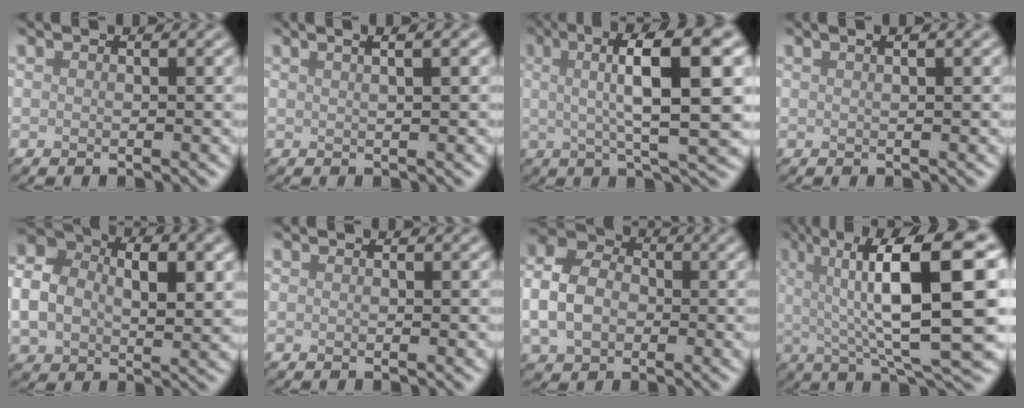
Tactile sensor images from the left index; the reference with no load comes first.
{"total": 4.7, "force": [2.3, 2.2, 3.4], "torque": [-0.012, 0.034, -0.006]}
{"total": 10.7, "force": [2.4, 2.4, 10.2], "torque": [-0.134, 0.015, 0.034]}
{"total": 2.7, "force": [1.4, 1.2, 2.0], "torque": [-0.007, 0.009, -0.006]}
{"total": 8.8, "force": [0.7, 5.9, 6.5], "torque": [-0.126, 0.004, 0.010]}
{"total": 0.0}
{"total": 6.4, "force": [-0.5, 4.9, 4.1], "torque": [-0.101, 0.005, -0.013]}
{"total": 13.4, "force": [2.7, 3.0, 12.8], "torque": [-0.178, 0.017, 0.041]}